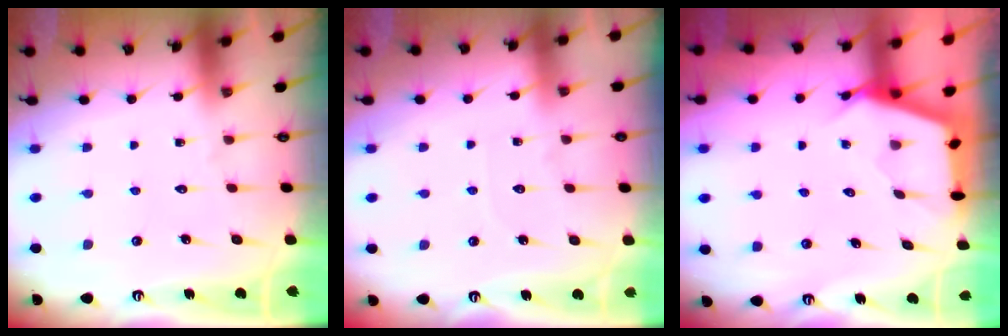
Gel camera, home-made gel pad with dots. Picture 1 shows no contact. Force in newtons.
{"total": 2.9, "press": 2.8, "slide": 0.4}
{"total": 2.7, "press": 2.7, "slide": 0.3}